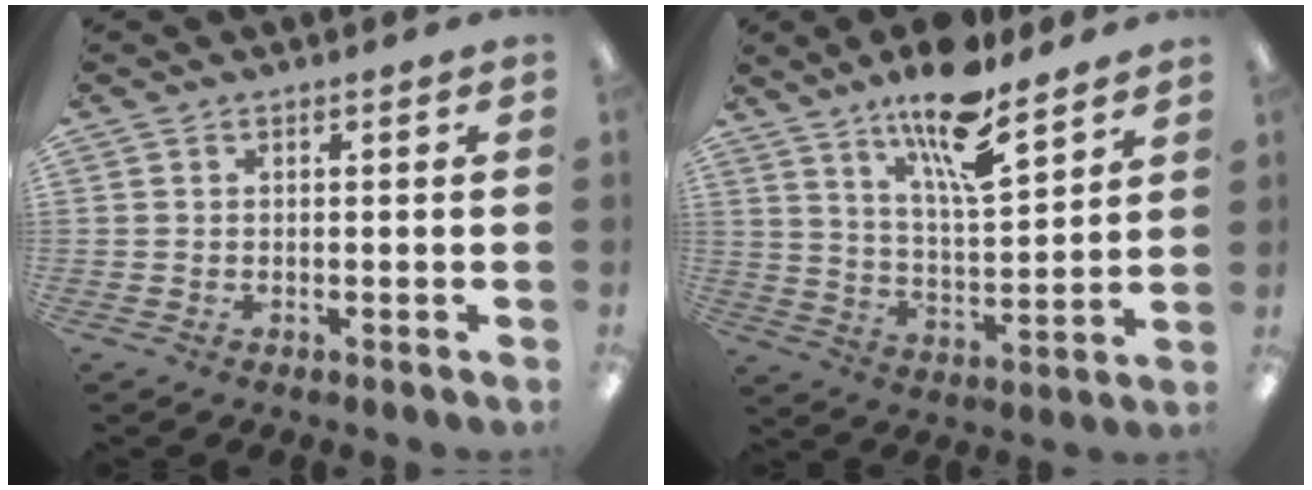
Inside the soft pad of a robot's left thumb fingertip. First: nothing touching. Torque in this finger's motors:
{"motor_torque": [0.24, 0.27, 1.50, -1.27, 0.10]}